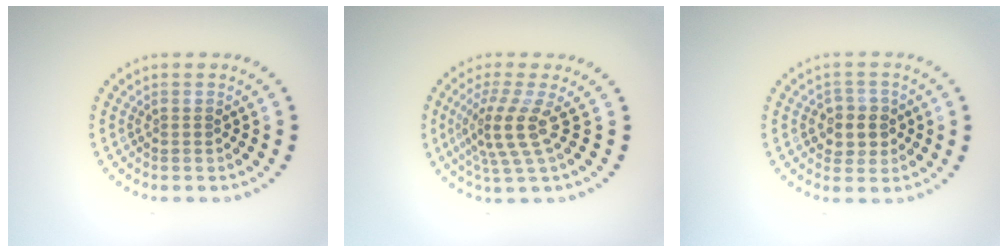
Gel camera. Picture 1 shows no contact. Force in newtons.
{"total": 3.8, "press": 2.8, "slide": 2.6}
{"total": 2.8, "press": 2.6, "slide": 1.0}